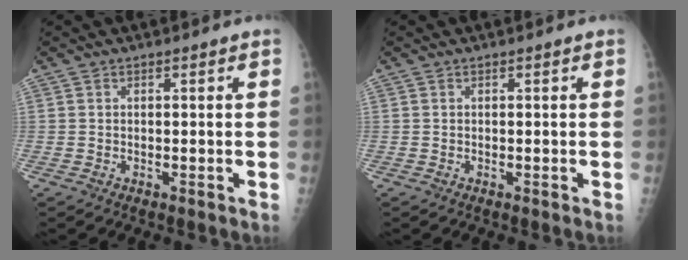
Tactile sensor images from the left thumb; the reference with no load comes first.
{"total": 0.0}